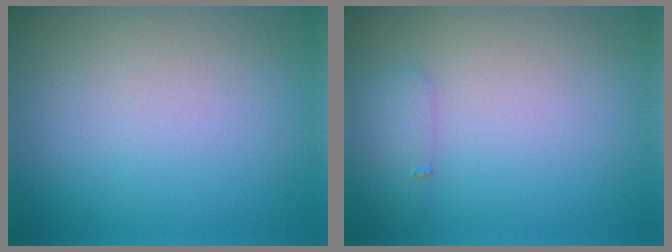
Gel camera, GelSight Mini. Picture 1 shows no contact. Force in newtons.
{"total": 1.4, "press": 1.4, "slide": 0.0}